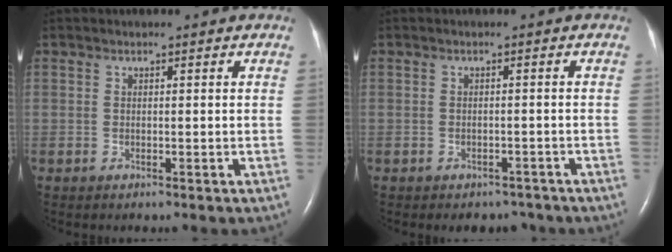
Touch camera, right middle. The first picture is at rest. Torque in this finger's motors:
{"motor_torque": [0.05, -0.03, 0.01, 0.00]}